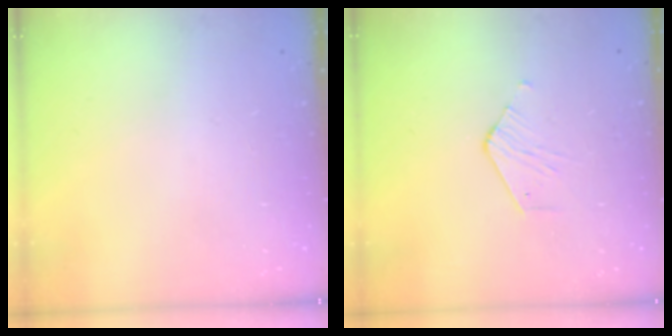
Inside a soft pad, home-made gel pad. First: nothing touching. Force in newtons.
{"total": 2.8, "press": 2.8, "slide": 0.2}